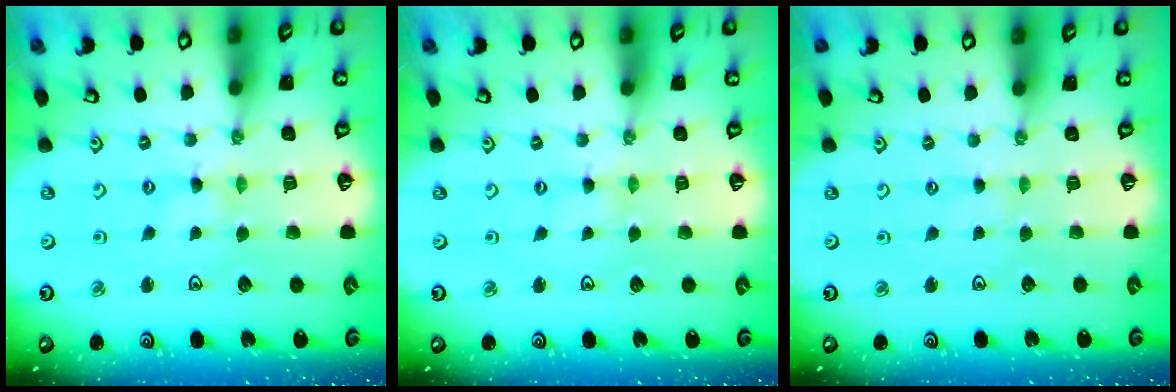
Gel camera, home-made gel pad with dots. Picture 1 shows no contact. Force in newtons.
{"total": 0.0}
{"total": 0.0}